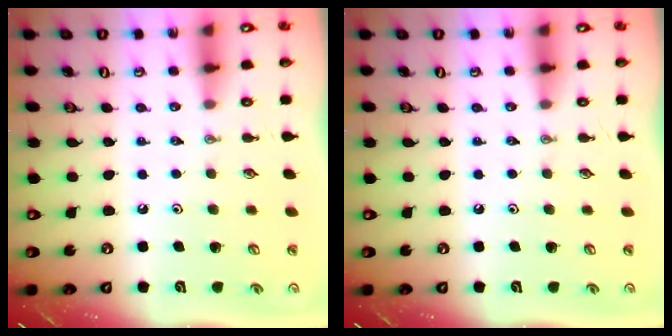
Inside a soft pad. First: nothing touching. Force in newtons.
{"total": 0.0}